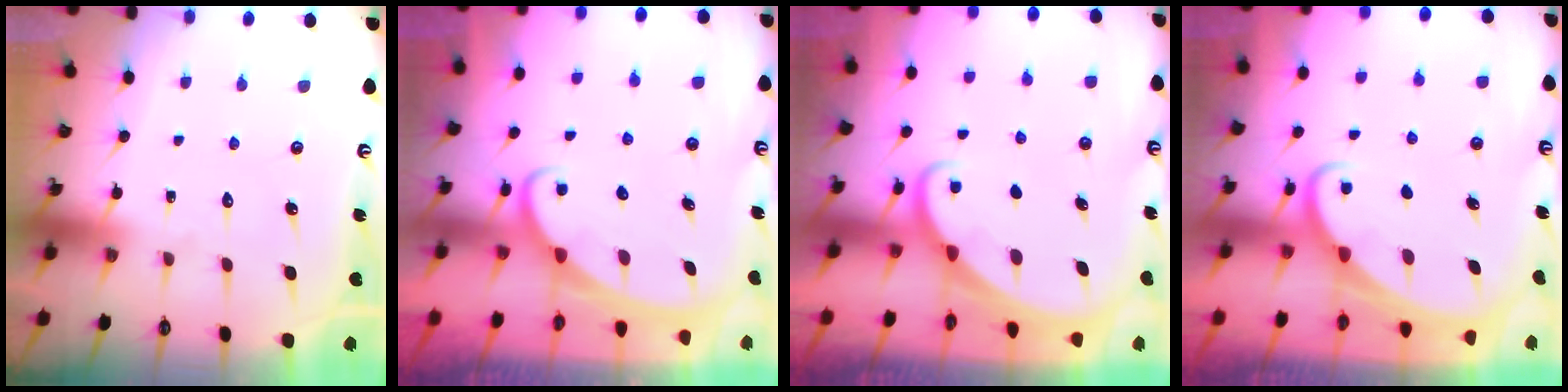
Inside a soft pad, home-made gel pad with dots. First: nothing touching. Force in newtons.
{"total": 2.6, "press": 2.6, "slide": 0.3}
{"total": 1.7, "press": 1.6, "slide": 0.1}
{"total": 1.9, "press": 1.9, "slide": 0.2}